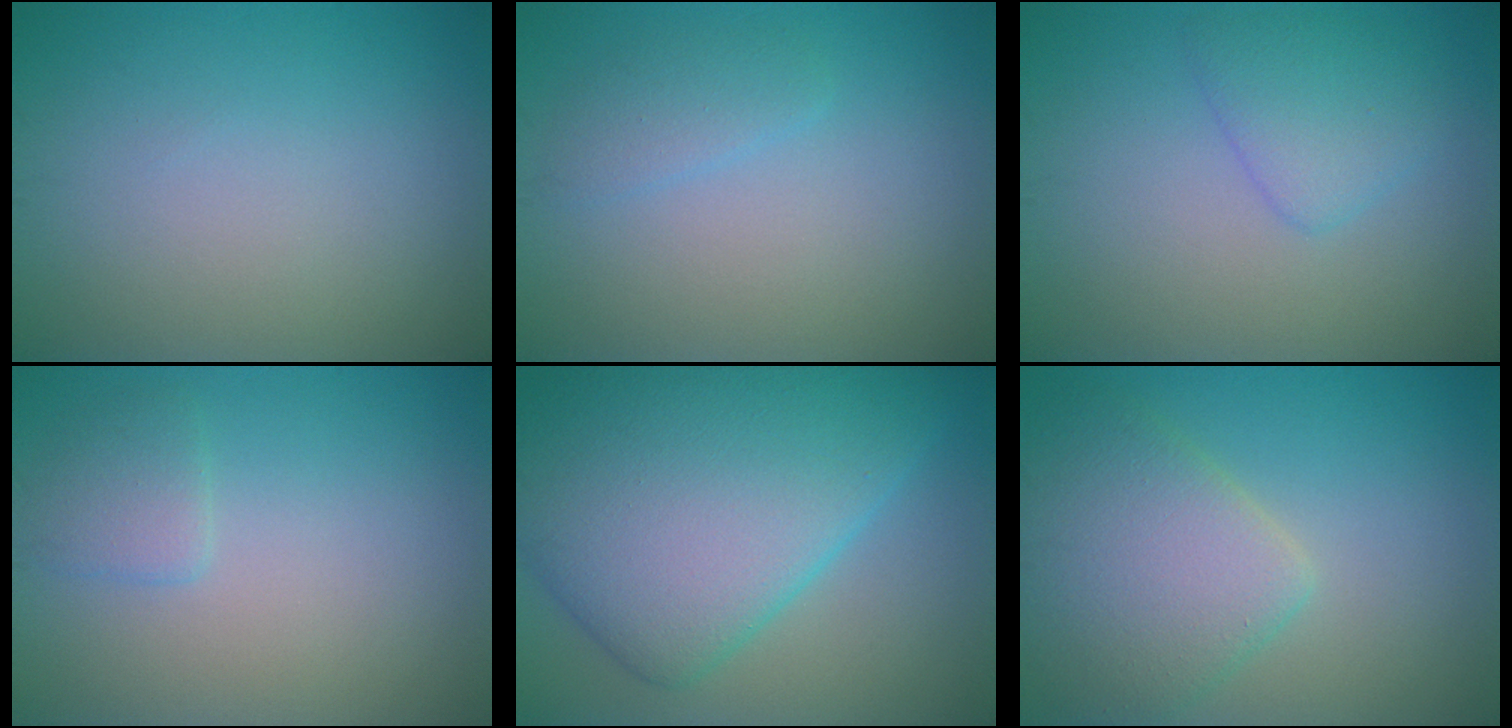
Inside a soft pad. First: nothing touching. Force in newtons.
{"total": 1.5, "press": 1.5, "slide": 0.1}
{"total": 2.7, "press": 2.7, "slide": 0.0}
{"total": 1.6, "press": 1.6, "slide": 0.1}
{"total": 13.3, "press": 13.3, "slide": 0.3}
{"total": 5.9, "press": 5.9, "slide": 0.3}